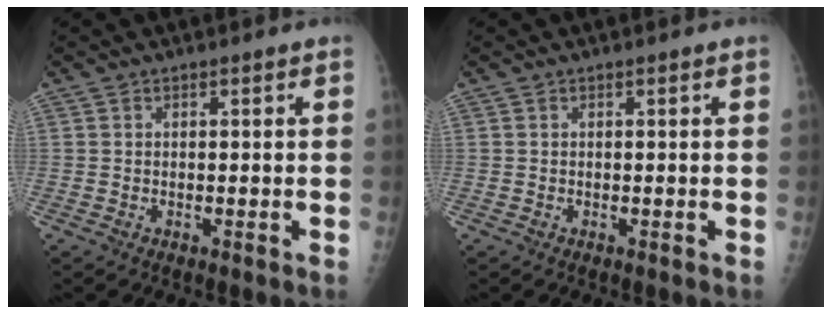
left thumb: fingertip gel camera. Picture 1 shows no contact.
{"total": 0.0}